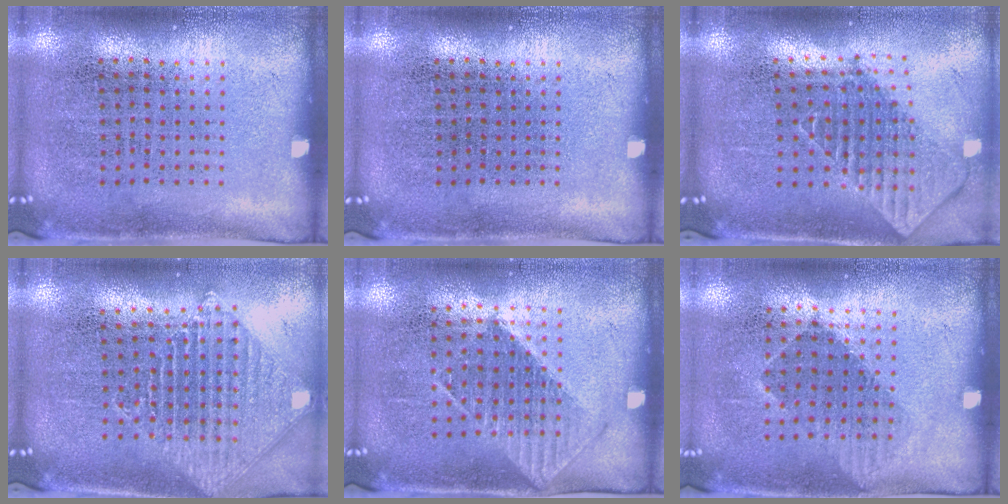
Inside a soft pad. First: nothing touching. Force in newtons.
{"total": 0.0}
{"total": 2.0, "press": 1.5, "slide": 1.2}
{"total": 1.3, "press": 1.2, "slide": 0.5}
{"total": 0.9, "press": 0.8, "slide": 0.4}
{"total": 1.0, "press": 0.7, "slide": 0.6}